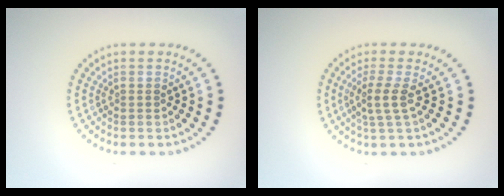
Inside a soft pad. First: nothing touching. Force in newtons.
{"total": 2.2, "press": 1.7, "slide": 1.4}